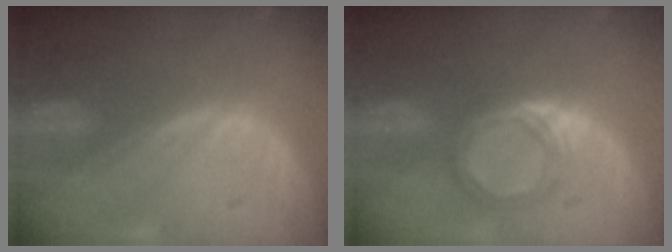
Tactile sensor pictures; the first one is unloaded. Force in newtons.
{"total": 4.6, "press": 4.5, "slide": 0.8}